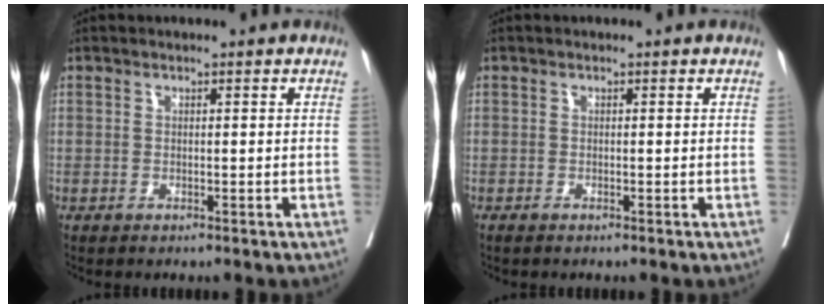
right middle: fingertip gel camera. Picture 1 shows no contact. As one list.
[{"total": 0.7, "force": [-0.6, 0.1, 0.4], "torque": [-0.010, -0.003, -0.011]}]